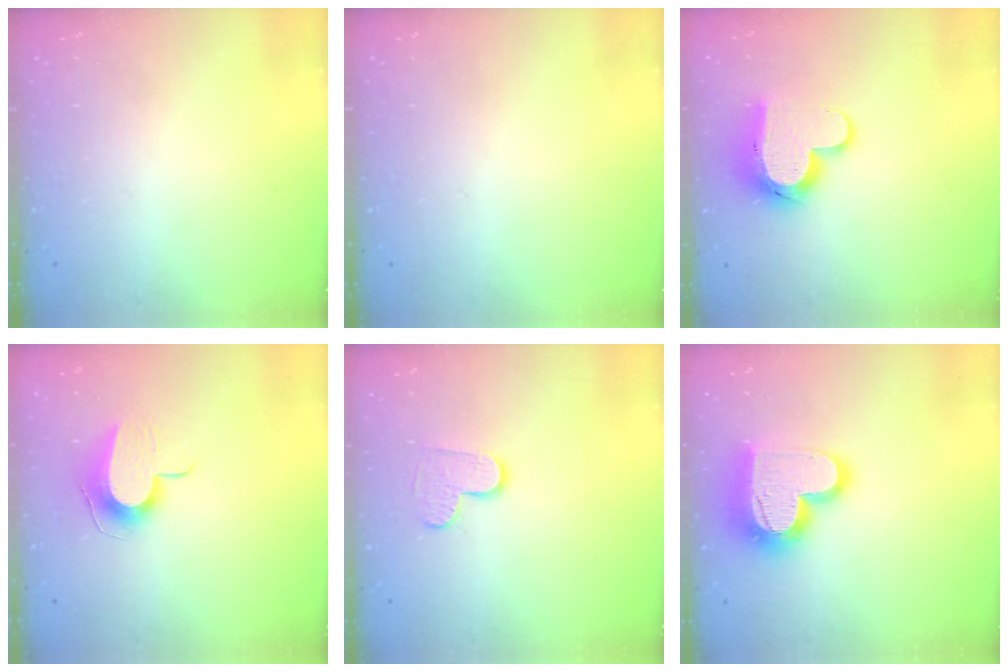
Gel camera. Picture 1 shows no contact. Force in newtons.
{"total": 0.0}
{"total": 11.7, "press": 11.7, "slide": 0.8}
{"total": 9.6, "press": 9.6, "slide": 0.5}
{"total": 5.9, "press": 5.9, "slide": 0.3}
{"total": 17.4, "press": 17.3, "slide": 1.5}